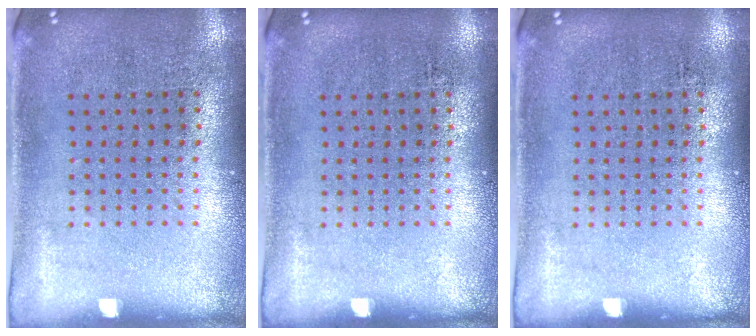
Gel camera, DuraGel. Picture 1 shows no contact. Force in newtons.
{"total": 0.0}
{"total": 0.0}